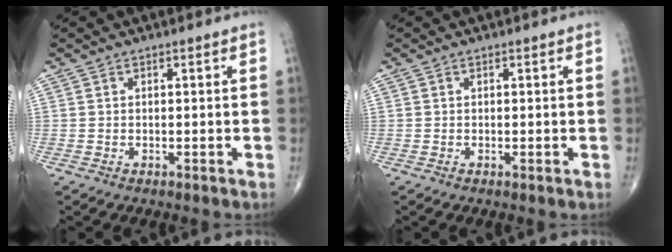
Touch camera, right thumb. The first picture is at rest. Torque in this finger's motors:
{"motor_torque": [0.02, 0.00, -0.19, -0.19, 0.02]}